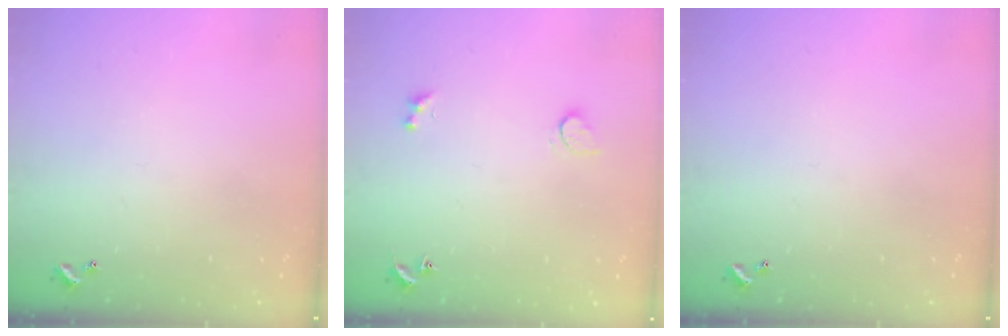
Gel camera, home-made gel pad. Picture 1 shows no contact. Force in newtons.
{"total": 2.6, "press": 2.3, "slide": 1.2}
{"total": 0.0}